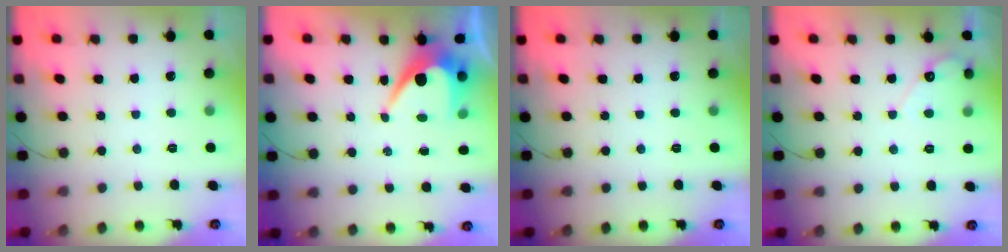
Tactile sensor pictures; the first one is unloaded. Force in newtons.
{"total": 6.6, "press": 6.6, "slide": 0.5}
{"total": 0.0}
{"total": 3.8, "press": 3.8, "slide": 0.3}